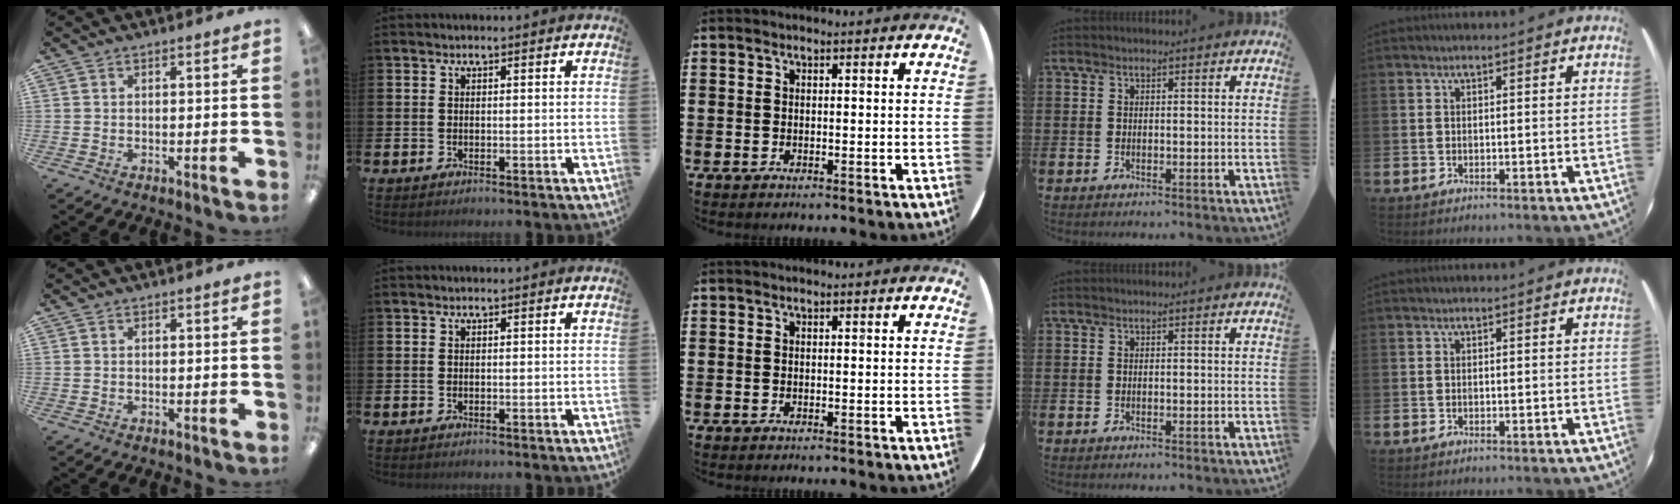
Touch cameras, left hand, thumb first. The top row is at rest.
{}